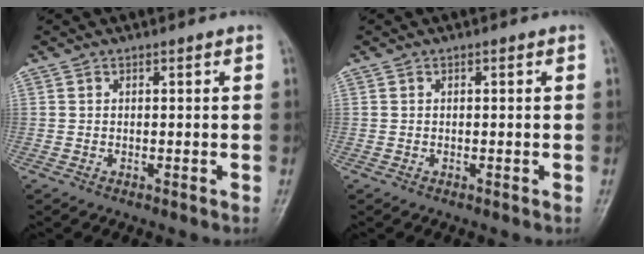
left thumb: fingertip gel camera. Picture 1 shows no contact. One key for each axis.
{"total": 0.0}